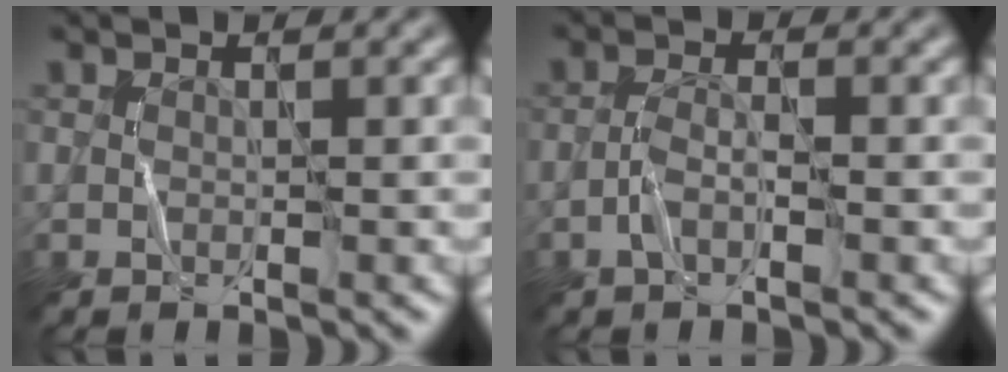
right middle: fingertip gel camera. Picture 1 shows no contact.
{"total": 1.3, "force": [-0.8, 0.4, 0.9], "torque": [-0.018, 0.009, -0.021]}